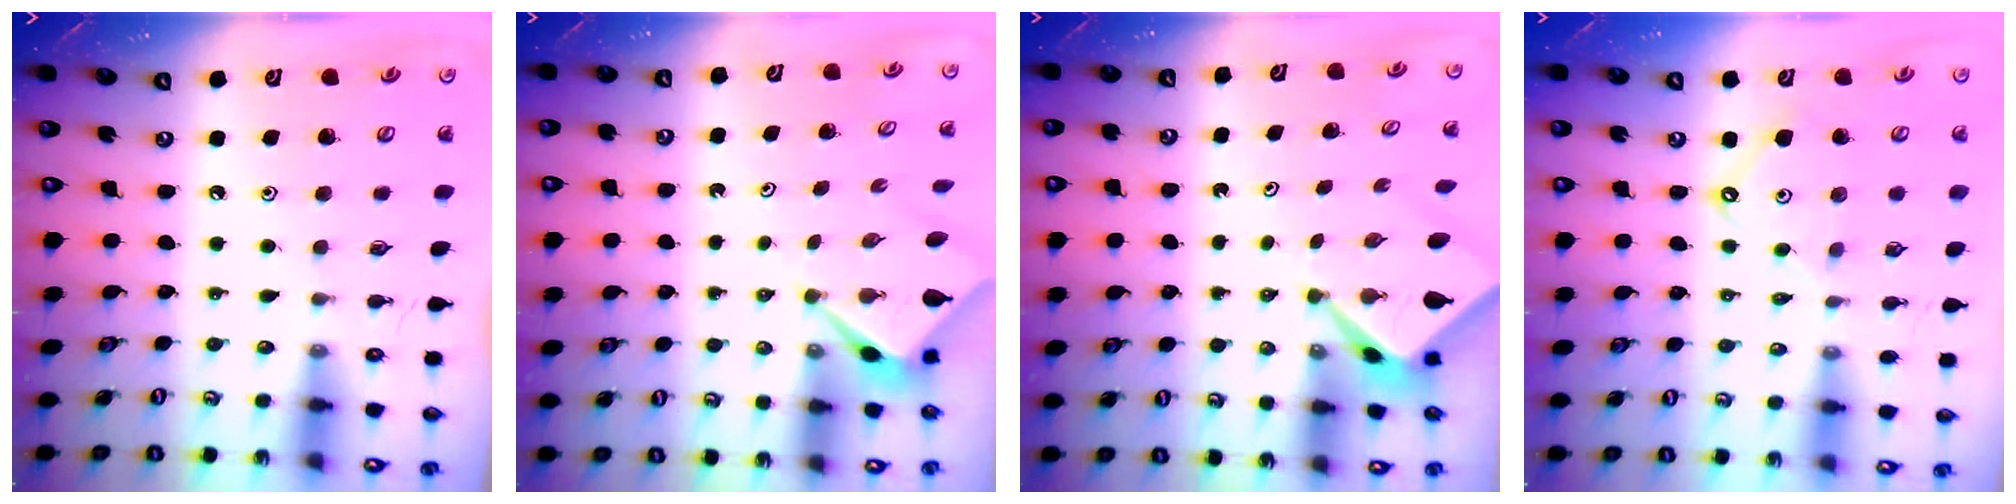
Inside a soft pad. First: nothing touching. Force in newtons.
{"total": 2.7, "press": 2.7, "slide": 0.0}
{"total": 2.5, "press": 2.5, "slide": 0.2}
{"total": 7.4, "press": 7.3, "slide": 0.7}